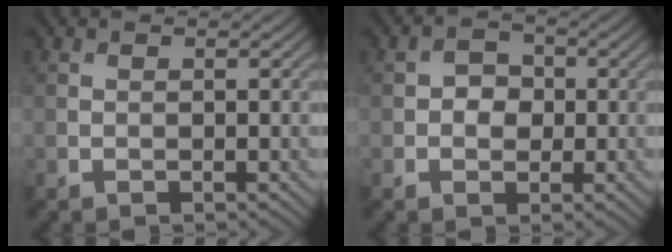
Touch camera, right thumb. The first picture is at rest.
{"total": 2.6, "force": [0.0, 2.3, 1.3], "torque": [-0.023, 0.002, -0.007]}